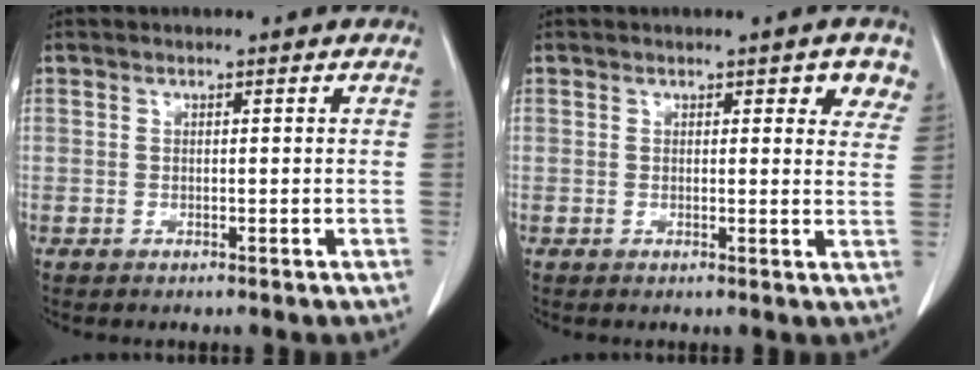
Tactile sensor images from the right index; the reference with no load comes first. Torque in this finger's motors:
{"motor_torque": [0.01, 0.20, 0.04, 0.00]}